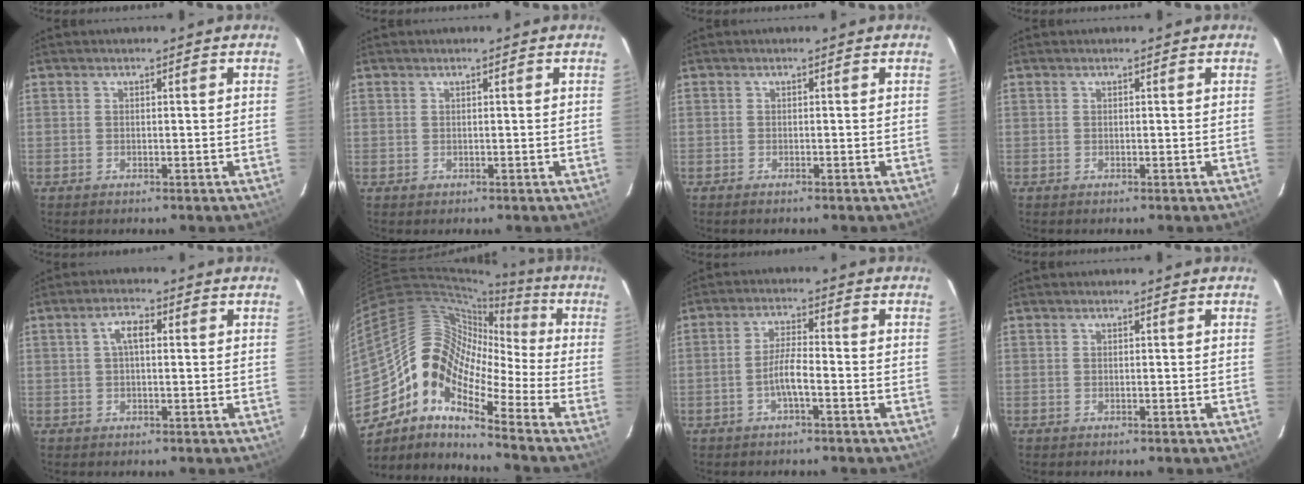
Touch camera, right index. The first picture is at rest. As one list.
[{"total": 0.8, "force": [0.0, 0.8, 0.0], "torque": [0.003, 0.003, 0.002]}, {"total": 0.6, "force": [-0.5, 0.1, 0.2], "torque": [-0.005, -0.001, -0.011]}, {"total": 0.0}, {"total": 3.3, "force": [0.6, 1.4, 3.0], "torque": [-0.059, 0.013, 0.012]}, {"total": 14.4, "force": [-6.3, 8.4, 9.9], "torque": [-0.170, 0.010, -0.146]}, {"total": 4.4, "force": [-1.8, 0.5, 4.0], "torque": [-0.083, 0.006, -0.035]}, {"total": 0.0}]